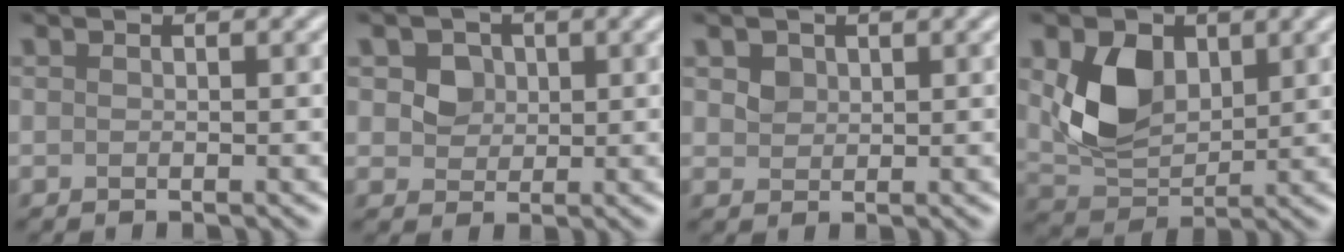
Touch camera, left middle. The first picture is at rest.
{"total": 4.0, "force": [1.7, 3.0, 2.0], "torque": [-0.041, 0.011, 0.024]}
{"total": 1.9, "force": [1.1, 1.4, 0.8], "torque": [-0.024, 0.005, 0.025]}
{"total": 6.2, "force": [1.6, 4.4, 4.1], "torque": [-0.094, -0.002, 0.037]}